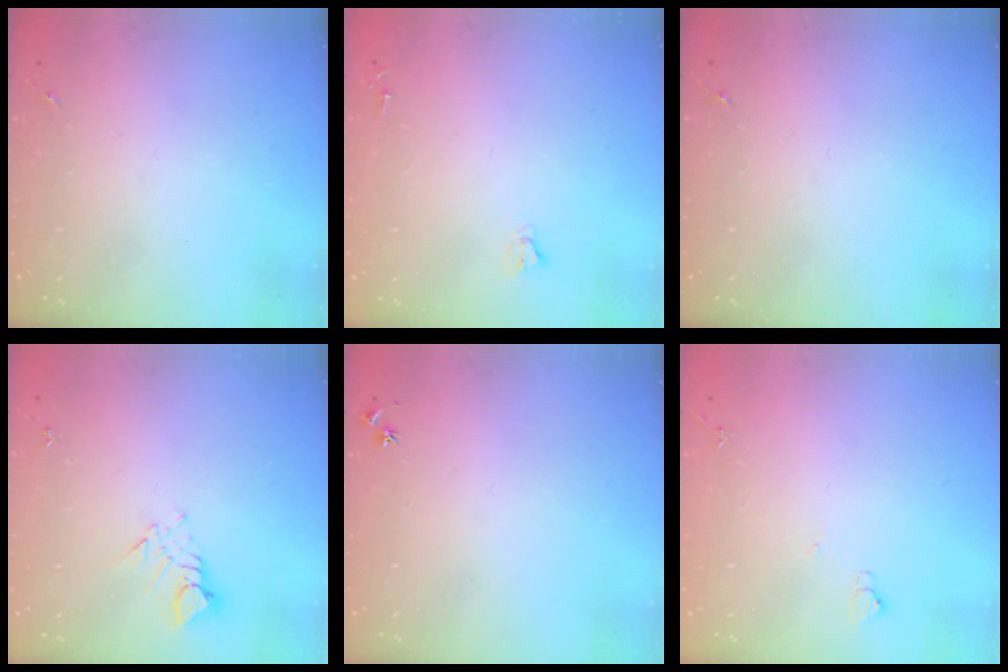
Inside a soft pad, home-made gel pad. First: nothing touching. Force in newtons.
{"total": 2.0, "press": 2.0, "slide": 0.2}
{"total": 0.0}
{"total": 3.7, "press": 3.7, "slide": 0.2}
{"total": 3.0, "press": 2.9, "slide": 0.4}
{"total": 4.9, "press": 4.8, "slide": 0.7}